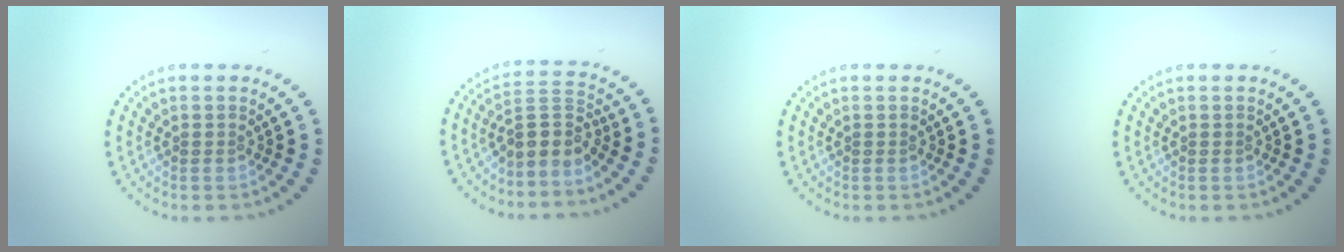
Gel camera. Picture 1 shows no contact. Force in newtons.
{"total": 2.9, "press": 2.4, "slide": 1.7}
{"total": 0.0}
{"total": 0.0}